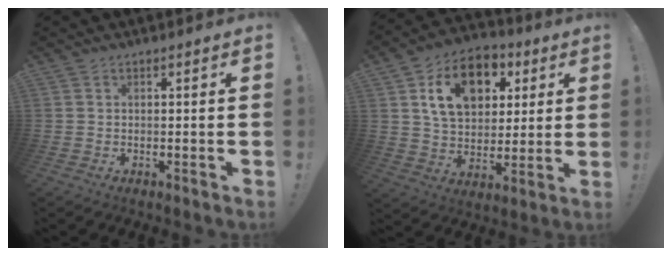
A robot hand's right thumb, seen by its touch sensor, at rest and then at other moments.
{"total": 16.7, "force": [6.8, 11.6, 9.9], "torque": [-0.145, -0.016, 0.124]}